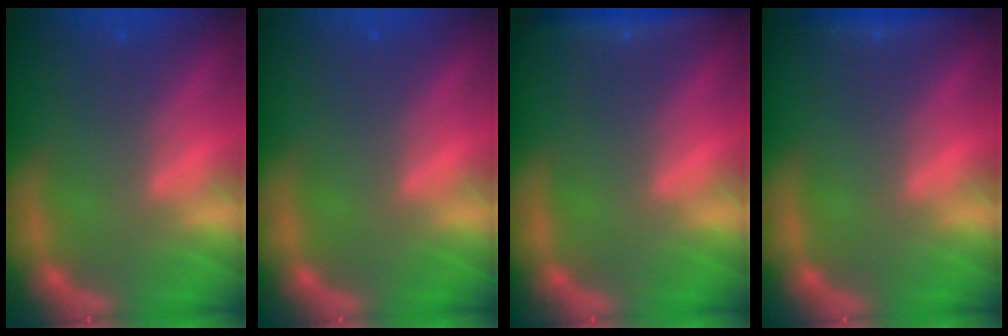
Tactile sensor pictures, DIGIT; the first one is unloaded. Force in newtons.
{"total": 0.0}
{"total": 3.0}
{"total": 1.4}